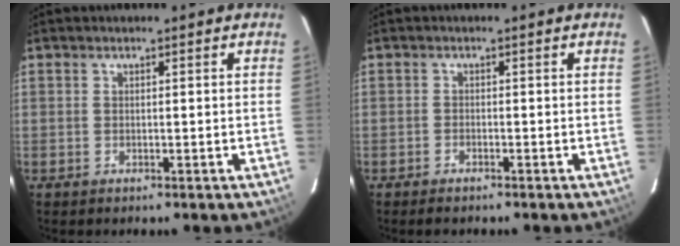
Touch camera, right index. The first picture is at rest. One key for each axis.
{"total": 1.6, "fx": -1.4, "fy": 0.6, "fz": 0.5, "tx": -0.018, "ty": 0.000, "tz": -0.027}